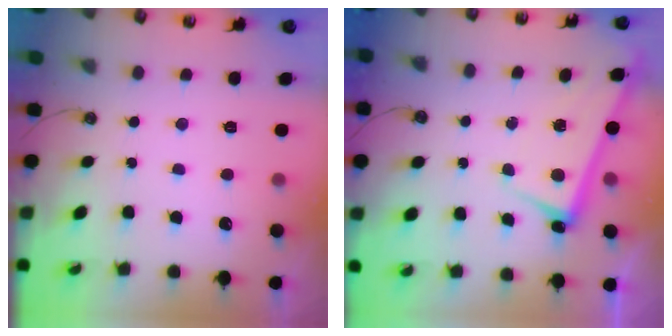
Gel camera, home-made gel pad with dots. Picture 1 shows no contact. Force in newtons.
{"total": 2.7, "press": 2.5, "slide": 1.0}